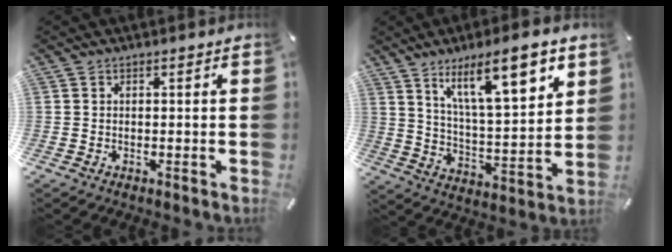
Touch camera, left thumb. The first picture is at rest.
{"total": 16.5, "force": [10.4, 5.2, 11.7], "torque": [-0.185, -0.049, 0.168]}